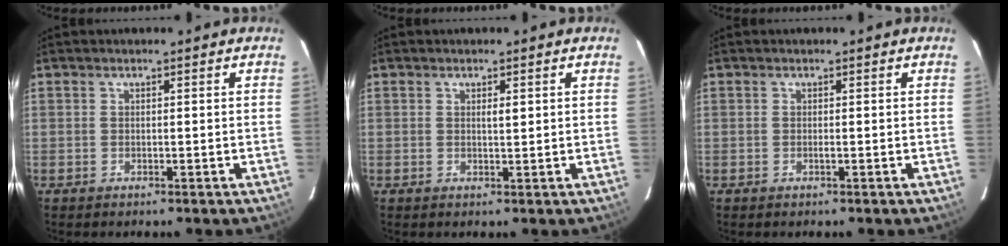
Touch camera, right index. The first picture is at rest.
{"total": 1.1, "force": [0.4, 0.3, 1.0], "torque": [-0.017, -0.001, 0.007]}
{"total": 0.0}